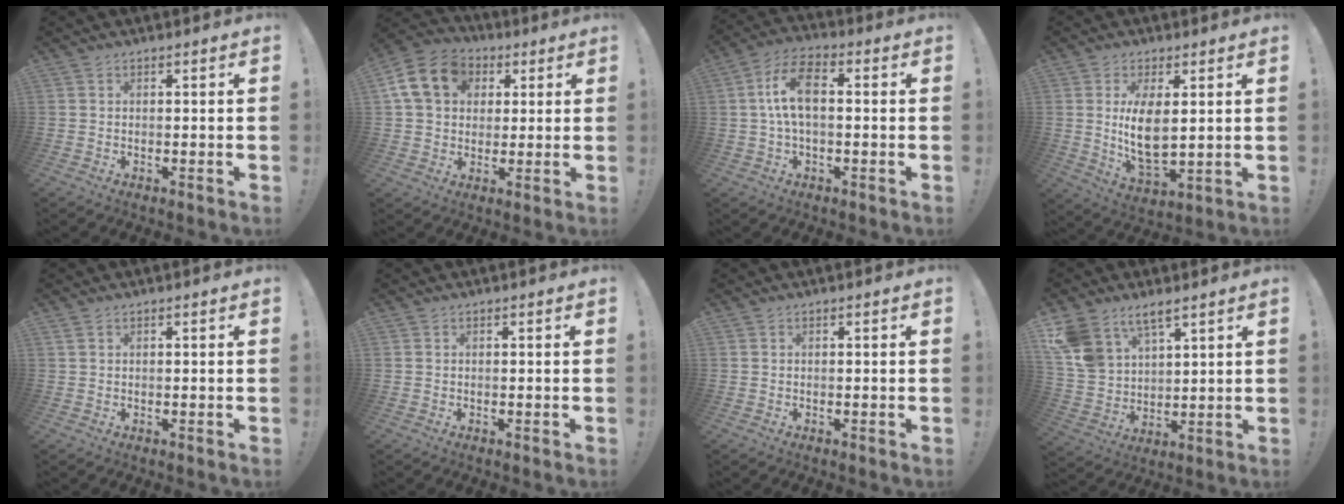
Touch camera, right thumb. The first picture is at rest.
{"total": 16.2, "force": [4.9, 12.8, 8.7], "torque": [-0.144, -0.006, 0.096]}
{"total": 10.5, "force": [0.8, 5.2, 9.0], "torque": [-0.178, 0.014, 0.019]}
{"total": 10.0, "force": [2.4, 4.5, 8.6], "torque": [-0.160, -0.030, 0.039]}
{"total": 0.7, "force": [0.4, 0.2, 0.6], "torque": [-0.015, 0.001, 0.008]}
{"total": 0.0}
{"total": 0.0}
{"total": 10.9, "force": [7.7, 6.2, 4.6], "torque": [-0.108, -0.043, 0.155]}